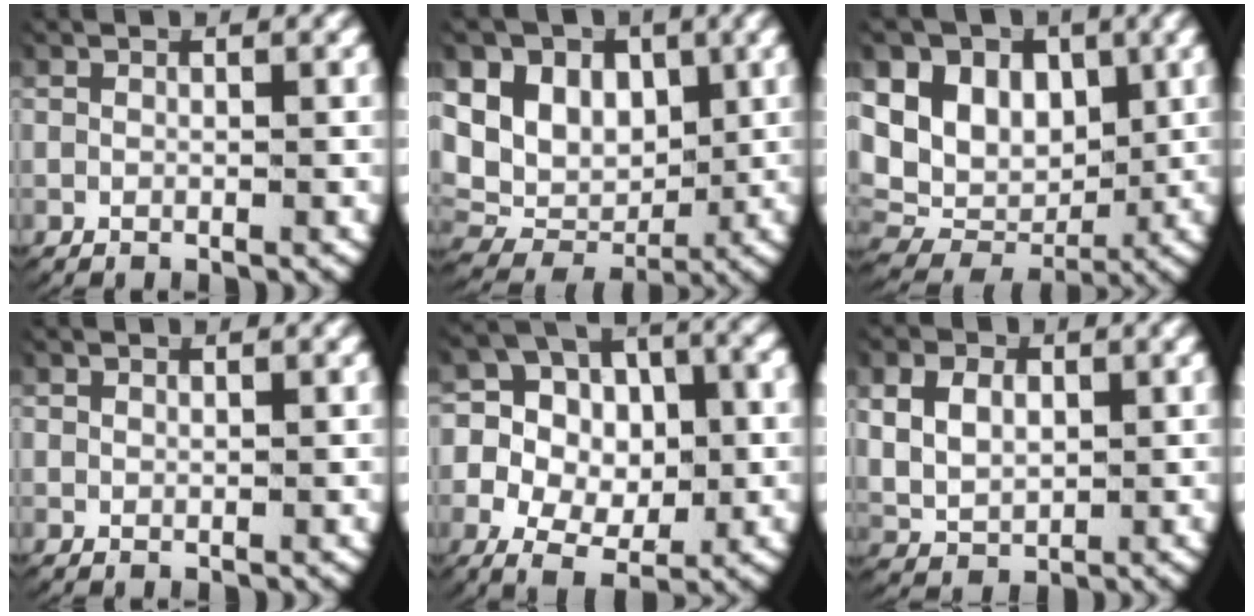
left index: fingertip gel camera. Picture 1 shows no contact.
{"total": 11.7, "force": [0.8, 10.0, 6.0], "torque": [-0.123, -0.023, 0.017]}
{"total": 12.9, "force": [1.0, 10.9, 6.9], "torque": [-0.136, -0.024, 0.020]}
{"total": 0.0}
{"total": 10.6, "force": [-0.2, 8.6, 6.2], "torque": [-0.128, -0.025, -0.006]}
{"total": 6.8, "force": [0.4, 5.9, 3.3], "torque": [-0.089, -0.020, 0.014]}